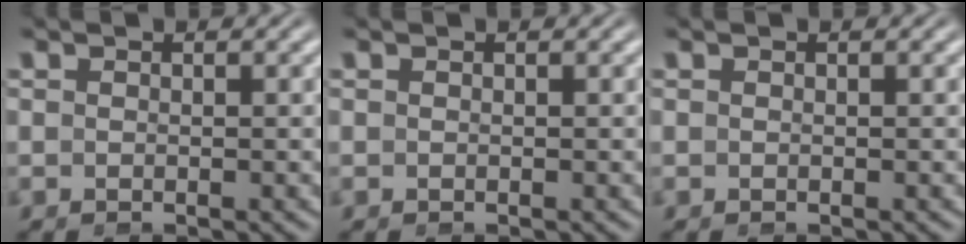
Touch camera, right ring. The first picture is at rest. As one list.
[{"total": 0.0}, {"total": 0.0}]